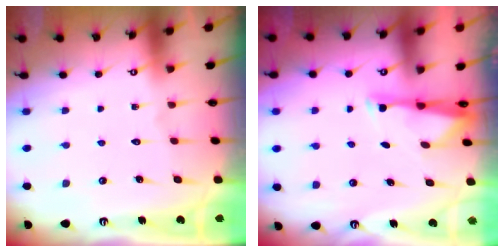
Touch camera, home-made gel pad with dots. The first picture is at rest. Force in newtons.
{"total": 2.9, "press": 2.9, "slide": 0.6}